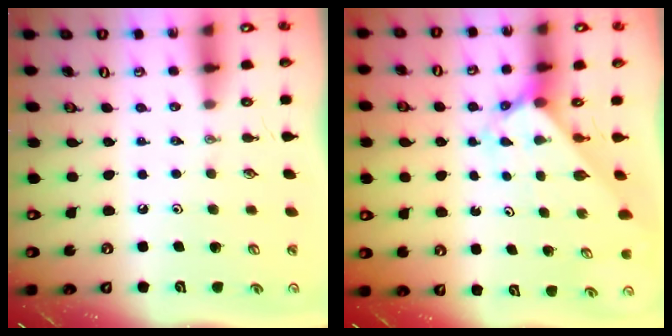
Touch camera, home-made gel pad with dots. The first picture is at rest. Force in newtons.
{"total": 2.3, "press": 2.3, "slide": 0.2}